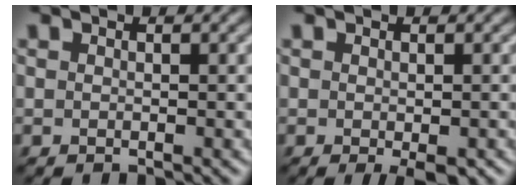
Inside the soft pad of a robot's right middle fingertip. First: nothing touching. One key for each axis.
{"total": 1.9, "fx": -0.8, "fy": 0.5, "fz": 1.6, "tx": -0.025, "ty": -0.007, "tz": -0.010}